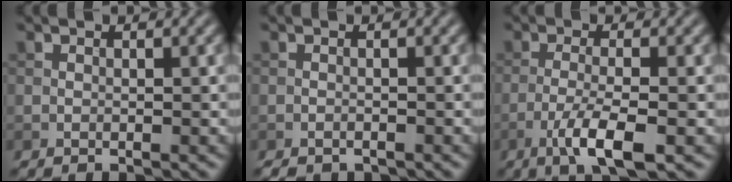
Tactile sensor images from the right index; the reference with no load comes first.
{"total": 1.1, "force": [-0.9, 0.3, 0.3], "torque": [-0.003, -0.003, -0.016]}
{"total": 4.5, "force": [-2.1, 0.9, 3.9], "torque": [-0.075, 0.002, -0.043]}